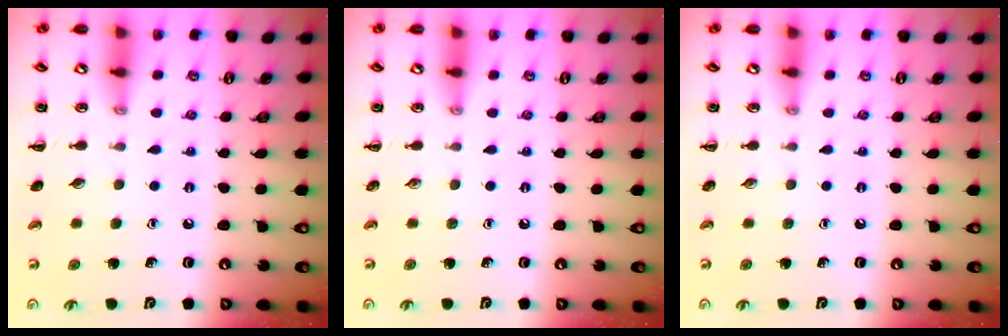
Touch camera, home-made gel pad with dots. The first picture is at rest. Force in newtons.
{"total": 0.0}
{"total": 0.0}